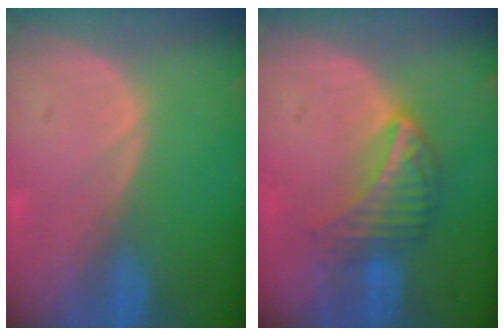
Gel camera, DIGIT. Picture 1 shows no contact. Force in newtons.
{"total": 6.4, "press": 5.9, "slide": 2.3}